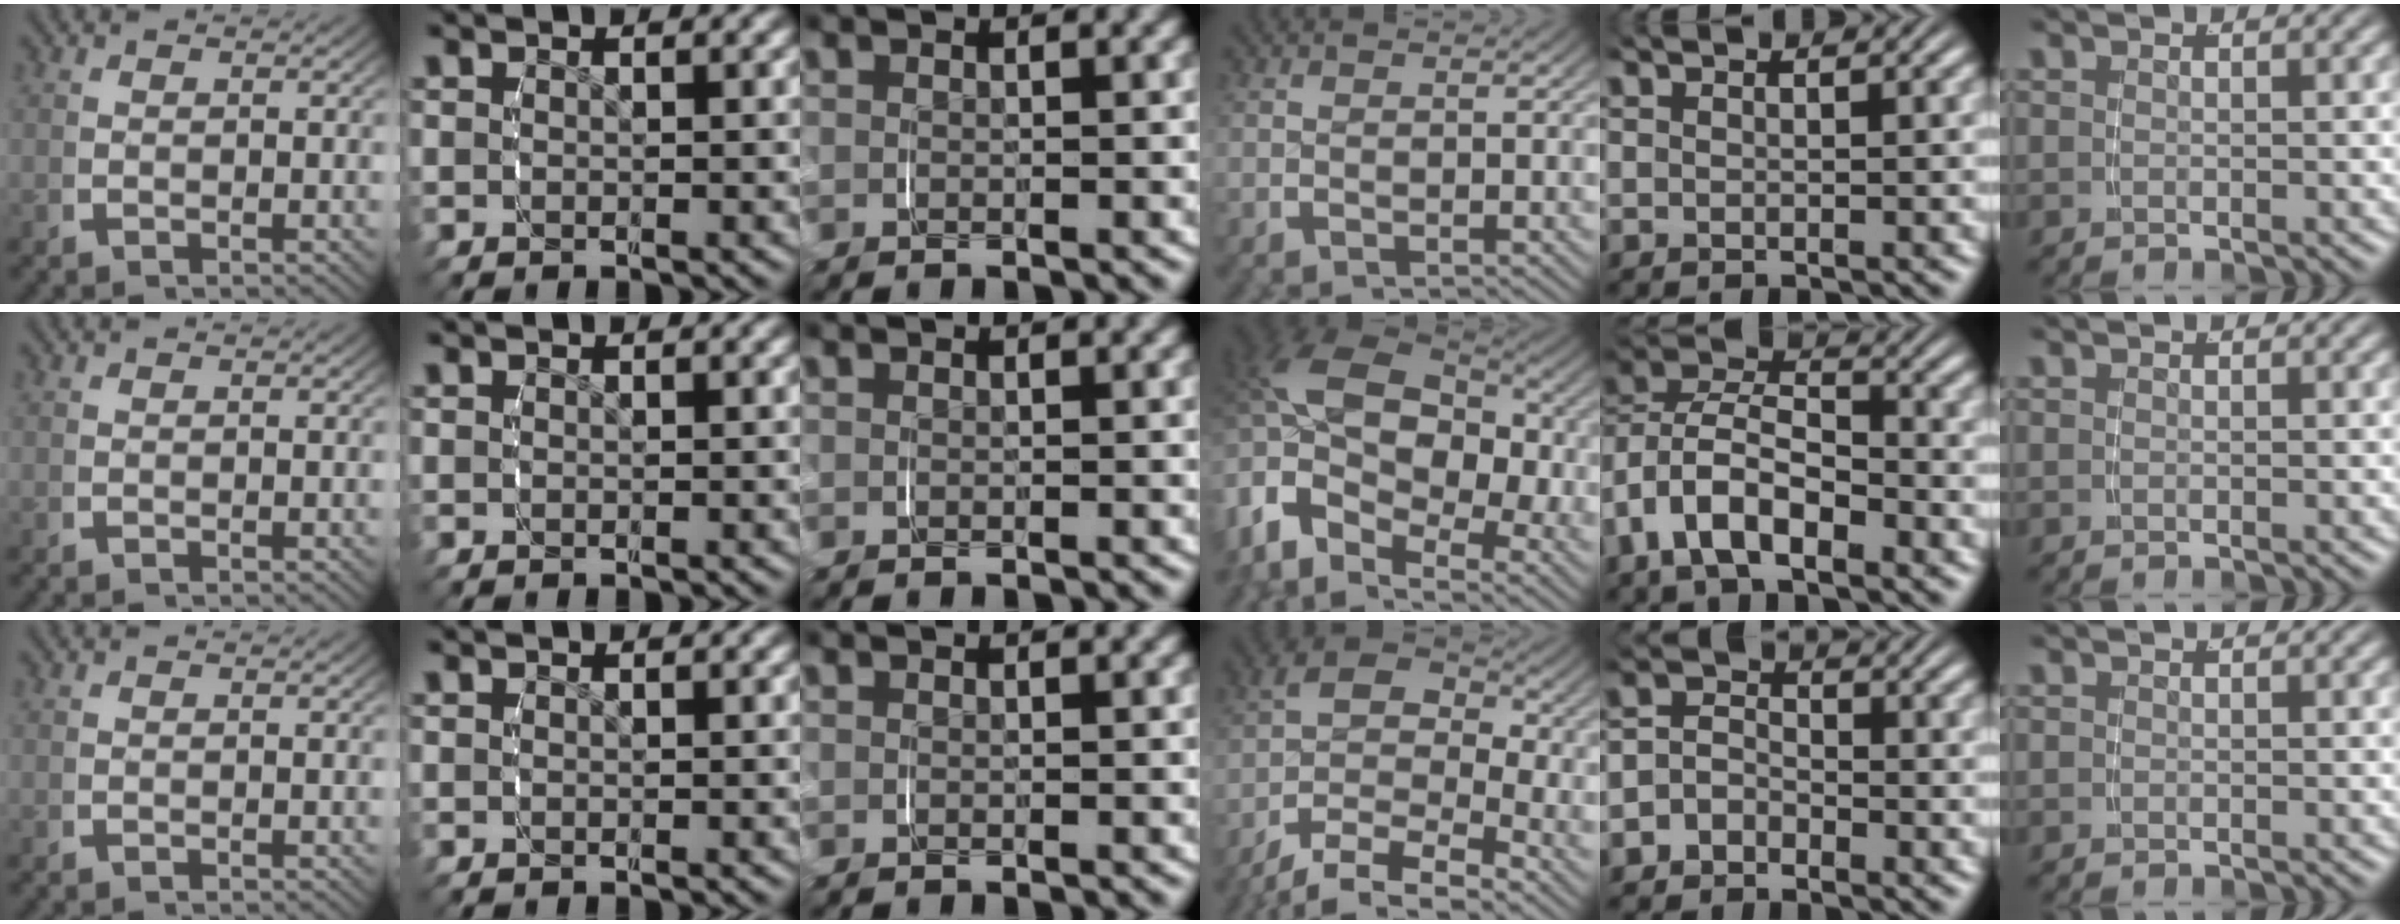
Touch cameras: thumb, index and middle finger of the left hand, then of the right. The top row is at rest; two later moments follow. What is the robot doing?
{"motion": "grasp_and_lifting", "object": "jacket"}